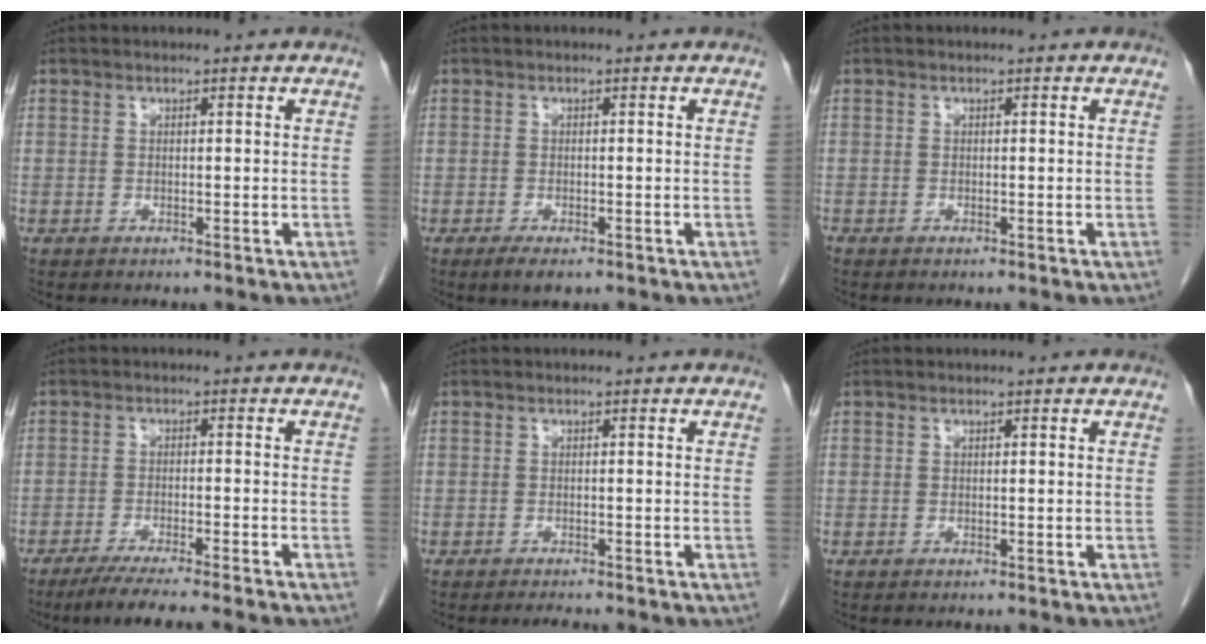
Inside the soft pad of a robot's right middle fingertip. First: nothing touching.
{"total": 2.6, "force": [-1.7, 1.0, 1.8], "torque": [-0.031, -0.004, -0.023]}
{"total": 0.0}
{"total": 8.4, "force": [-6.9, -0.9, 4.7], "torque": [-0.060, -0.022, -0.106]}
{"total": 1.3, "force": [-1.2, -0.1, 0.4], "torque": [-0.009, -0.003, -0.017]}
{"total": 0.0}